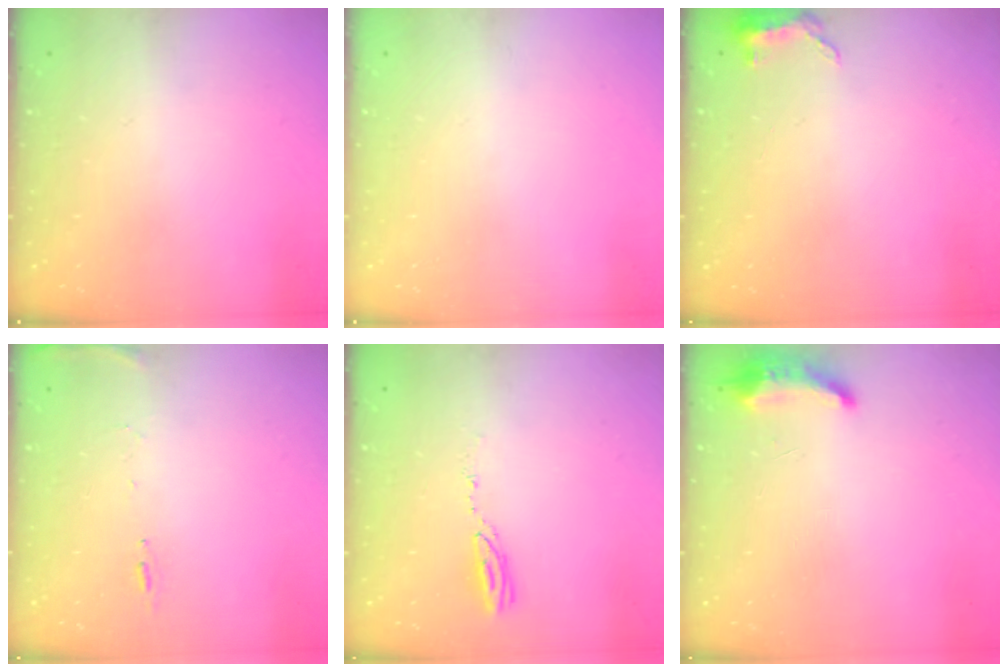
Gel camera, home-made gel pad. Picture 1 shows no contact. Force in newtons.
{"total": 0.0}
{"total": 5.7, "press": 5.6, "slide": 1.4}
{"total": 6.6, "press": 6.5, "slide": 0.7}
{"total": 3.8, "press": 3.8, "slide": 0.2}
{"total": 8.3, "press": 8.1, "slide": 1.5}